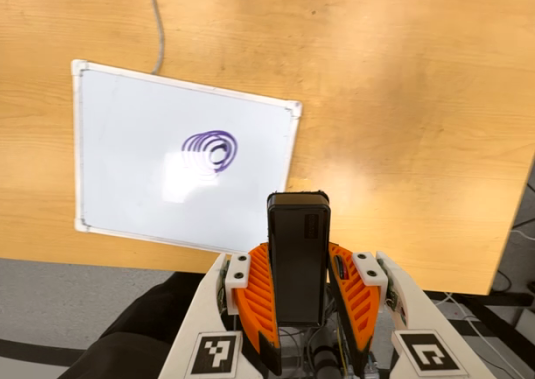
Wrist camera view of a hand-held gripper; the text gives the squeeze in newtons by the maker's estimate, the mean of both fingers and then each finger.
{"total": 4.6, "left": 3.3, "right": 5.9}